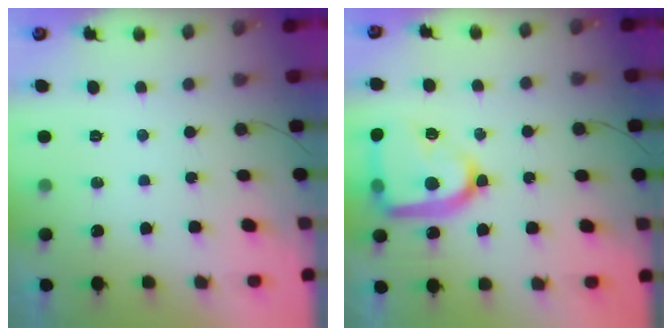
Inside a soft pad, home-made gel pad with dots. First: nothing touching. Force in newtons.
{"total": 20.3, "press": 20.2, "slide": 2.1}